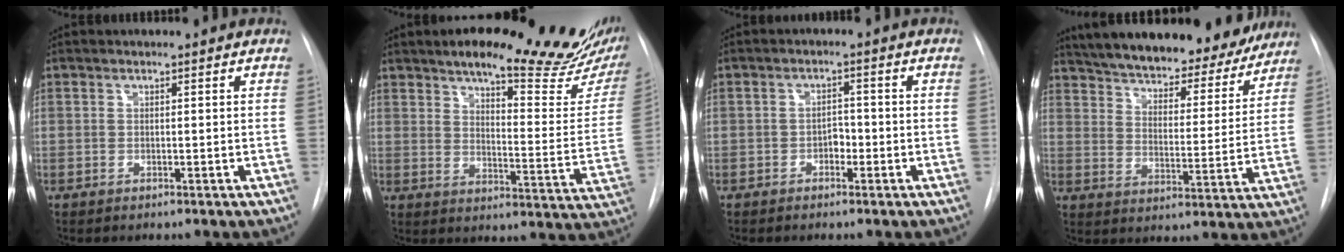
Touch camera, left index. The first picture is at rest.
{"total": 23.9, "force": [18.9, 4.4, 14.0], "torque": [-0.187, -0.046, 0.231]}
{"total": 2.0, "force": [-0.9, 1.3, 1.3], "torque": [-0.012, 0.008, -0.016]}
{"total": 25.8, "force": [22.8, 6.8, 10.0], "torque": [-0.166, -0.014, 0.305]}